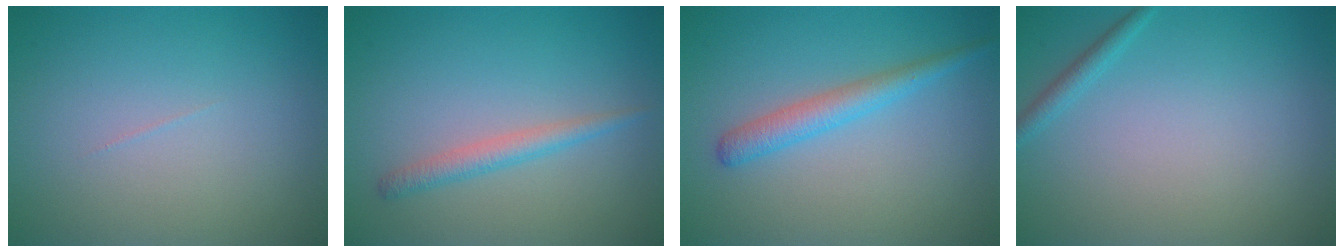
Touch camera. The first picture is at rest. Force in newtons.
{"total": 1.9, "press": 1.9, "slide": 0.1}
{"total": 2.7, "press": 2.6, "slide": 0.1}
{"total": 1.1, "press": 1.1, "slide": 0.1}